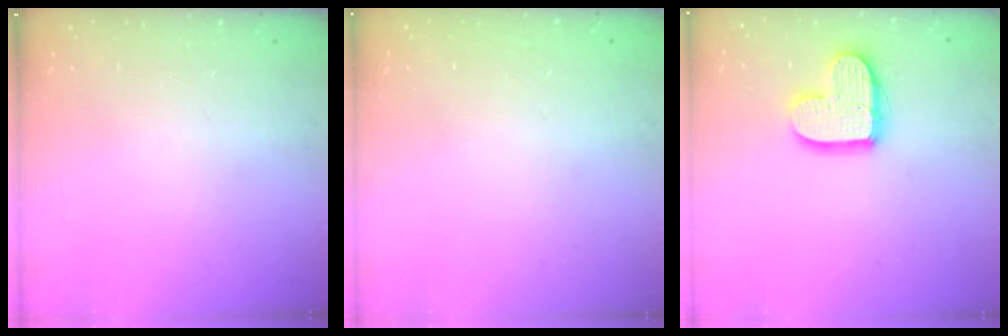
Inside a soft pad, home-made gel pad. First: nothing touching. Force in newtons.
{"total": 0.0}
{"total": 12.6, "press": 12.6, "slide": 0.9}